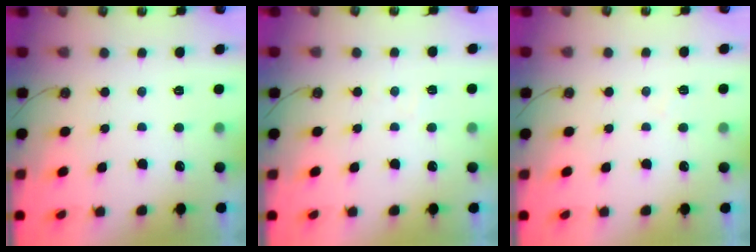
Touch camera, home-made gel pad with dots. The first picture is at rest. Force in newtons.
{"total": 4.0, "press": 3.9, "slide": 0.6}
{"total": 3.4, "press": 3.3, "slide": 0.6}